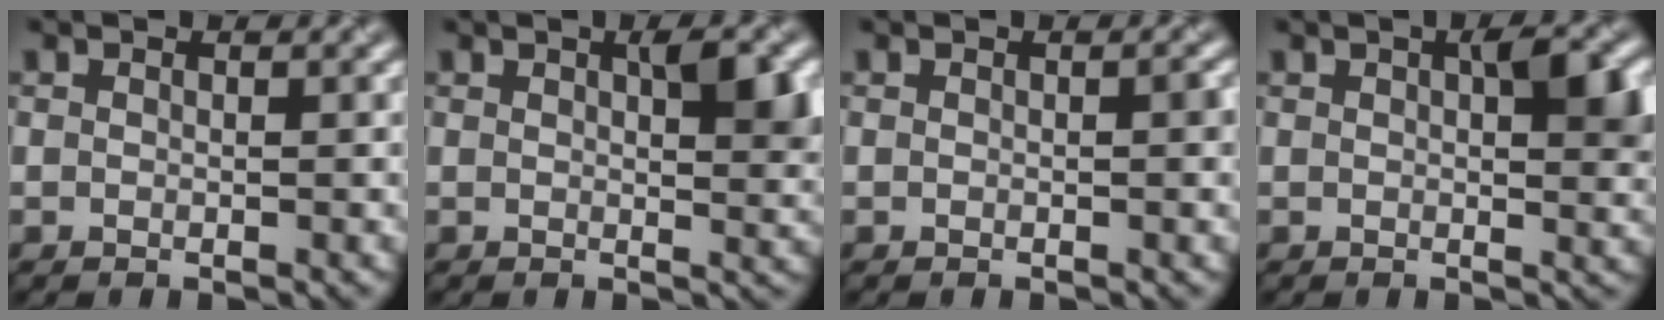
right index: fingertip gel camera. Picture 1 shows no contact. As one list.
[{"total": 3.6, "force": [1.0, 1.2, 3.3], "torque": [-0.046, 0.002, 0.017]}, {"total": 1.1, "force": [0.0, 0.4, 1.0], "torque": [-0.013, 0.000, 0.001]}, {"total": 4.3, "force": [1.0, 1.6, 3.9], "torque": [-0.053, 0.003, 0.015]}]